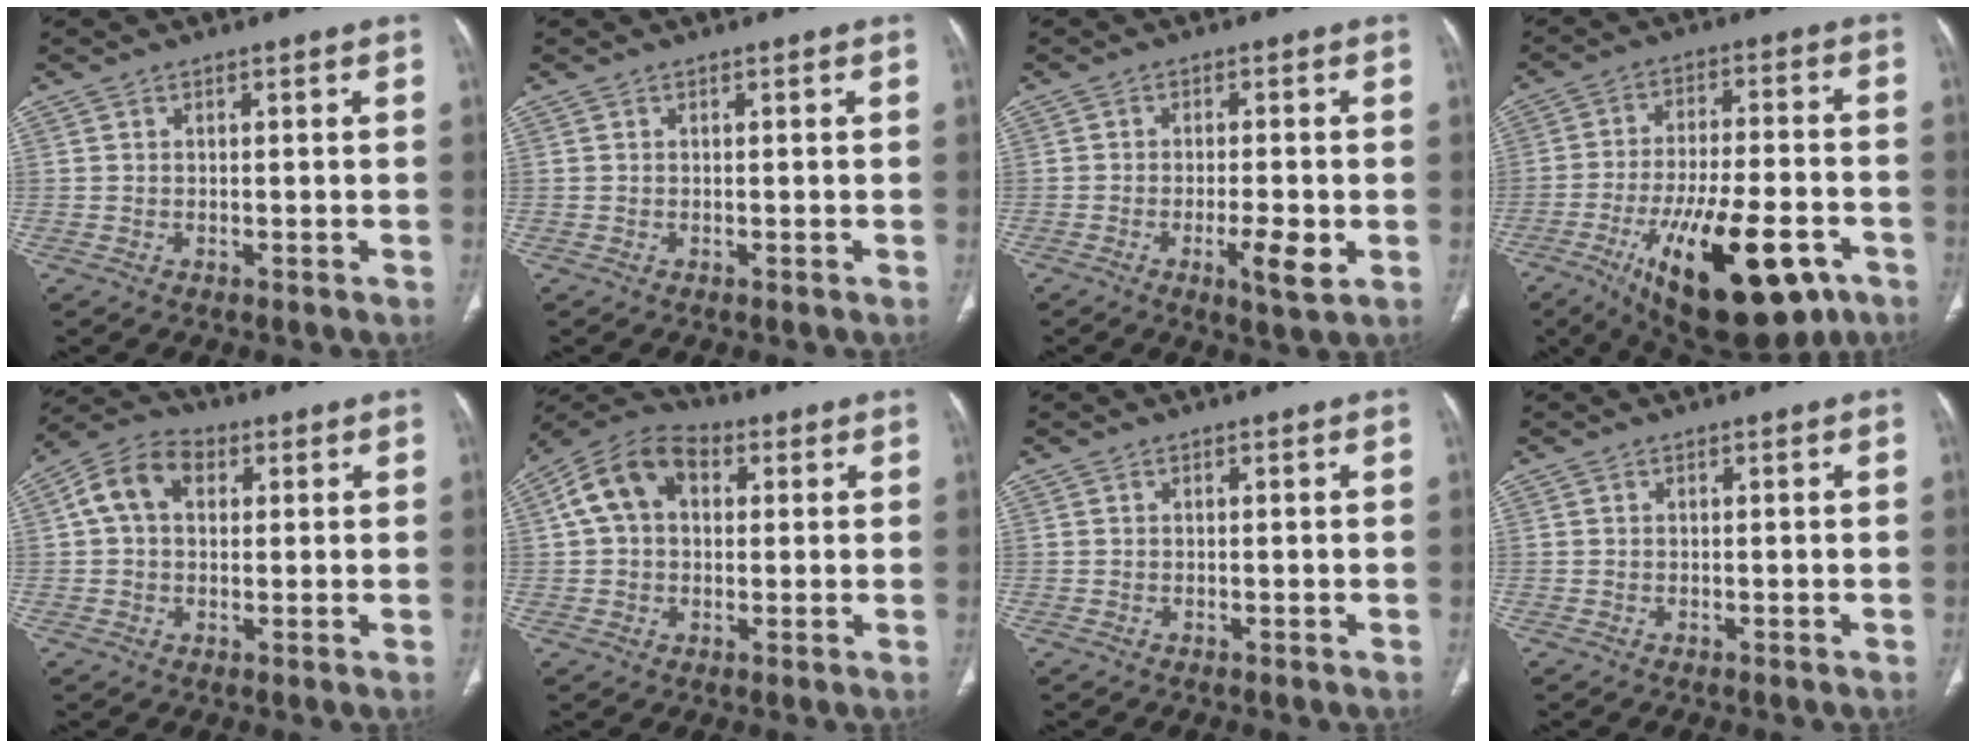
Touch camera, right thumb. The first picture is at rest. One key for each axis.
{"total": 0.0}
{"total": 5.7, "fx": -1.8, "fy": 1.2, "fz": 5.3, "tx": -0.087, "ty": -0.007, "tz": -0.028}
{"total": 23.7, "fx": -11.1, "fy": 9.4, "fz": 18.7, "tx": -0.279, "ty": 0.034, "tz": -0.160}
{"total": 8.9, "fx": 2.2, "fy": 6.3, "fz": 5.8, "tx": -0.101, "ty": 0.022, "tz": 0.032}
{"total": 11.8, "fx": 2.8, "fy": 8.2, "fz": 8.0, "tx": -0.135, "ty": 0.029, "tz": 0.038}
{"total": 0.0}
{"total": 0.0}